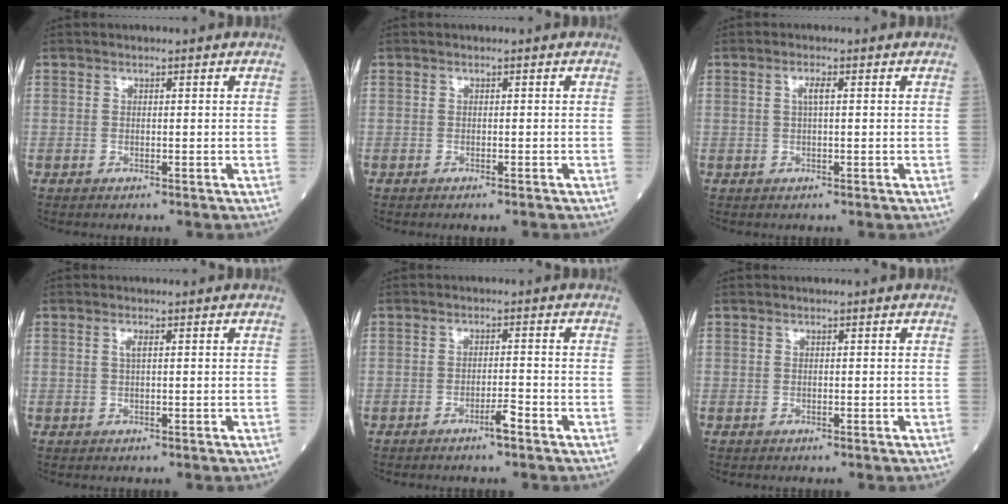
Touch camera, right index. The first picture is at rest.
{"total": 0.9, "force": [-0.8, 0.0, 0.5], "torque": [-0.009, -0.002, -0.011]}
{"total": 1.7, "force": [0.4, 0.2, 1.6], "torque": [-0.032, 0.002, 0.005]}
{"total": 1.2, "force": [0.4, 0.2, 1.1], "torque": [-0.026, 0.001, 0.007]}
{"total": 2.3, "force": [-1.6, 0.0, 1.7], "torque": [-0.028, 0.000, -0.028]}
{"total": 0.0}